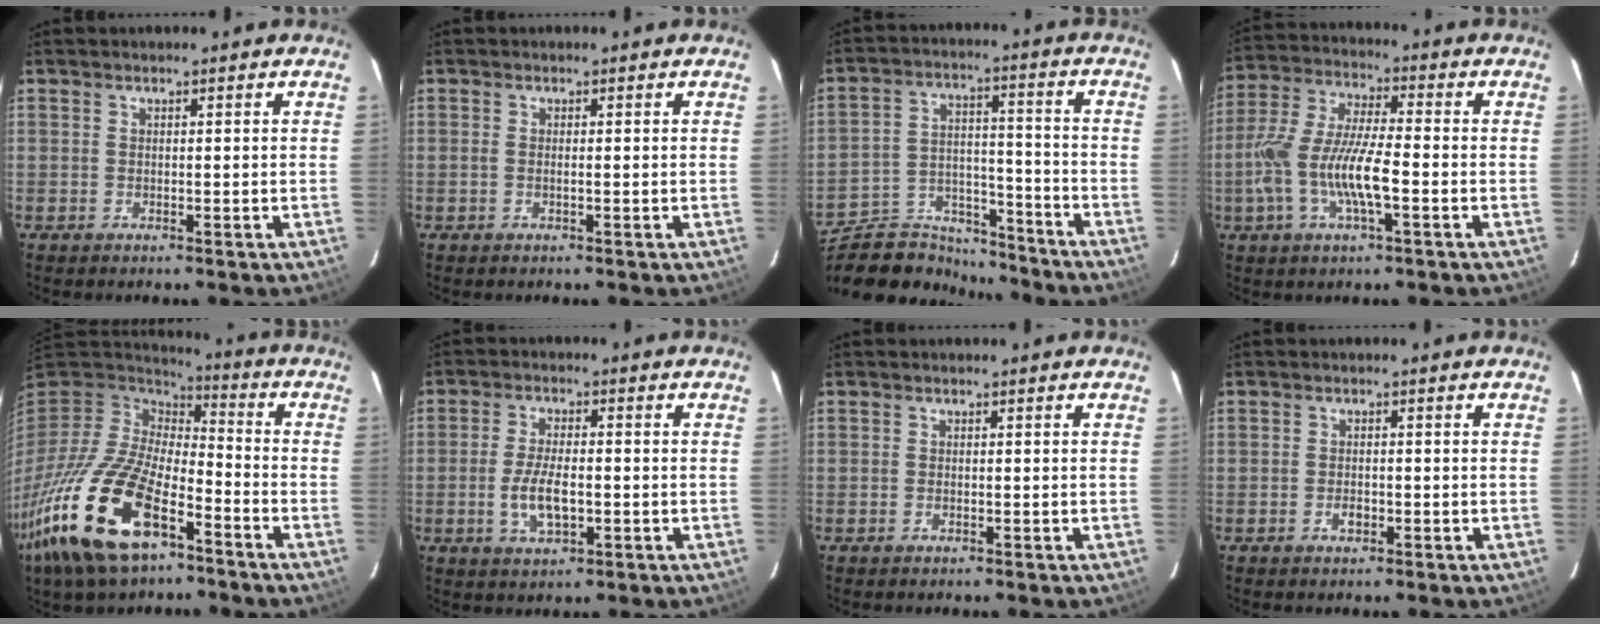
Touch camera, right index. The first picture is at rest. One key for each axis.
{"total": 0.8, "fx": -0.2, "fy": -0.1, "fz": 0.8, "tx": -0.016, "ty": 0.001, "tz": -0.005}
{"total": 15.0, "fx": -13.6, "fy": 5.5, "fz": 3.2, "tx": -0.075, "ty": 0.033, "tz": -0.218}
{"total": 13.1, "fx": -3.5, "fy": 3.5, "fz": 12.2, "tx": -0.259, "ty": -0.001, "tz": -0.069}
{"total": 22.4, "fx": -12.3, "fy": 9.7, "fz": 16.0, "tx": -0.341, "ty": -0.047, "tz": -0.232}
{"total": 6.9, "fx": -1.6, "fy": 2.8, "fz": 6.0, "tx": -0.123, "ty": -0.007, "tz": -0.027}
{"total": 0.6, "fx": -0.3, "fy": 0.3, "fz": 0.5, "tx": -0.010, "ty": 0.000, "tz": -0.005}
{"total": 1.9, "fx": -0.8, "fy": 1.2, "fz": 1.2, "tx": -0.023, "ty": 0.002, "tz": -0.014}